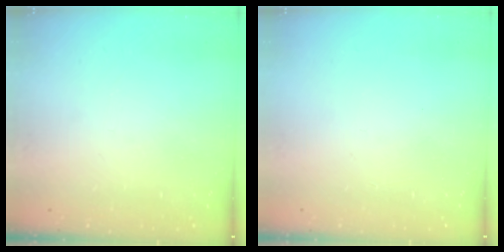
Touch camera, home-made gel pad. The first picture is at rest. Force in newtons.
{"total": 1.6, "press": 1.6, "slide": 0.1}